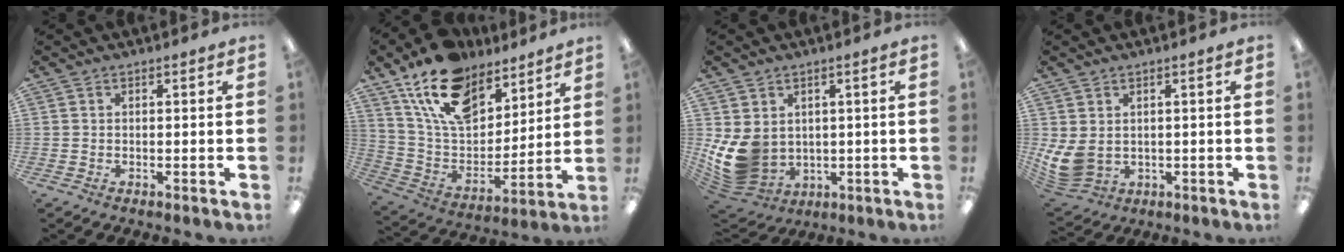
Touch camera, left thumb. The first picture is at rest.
{"total": 18.0, "force": [12.4, 9.8, 8.6], "torque": [-0.166, -0.063, 0.227]}
{"total": 10.6, "force": [0.6, 8.8, 6.0], "torque": [-0.149, -0.014, 0.021]}
{"total": 6.8, "force": [1.4, 5.0, 4.4], "torque": [-0.105, -0.015, 0.028]}